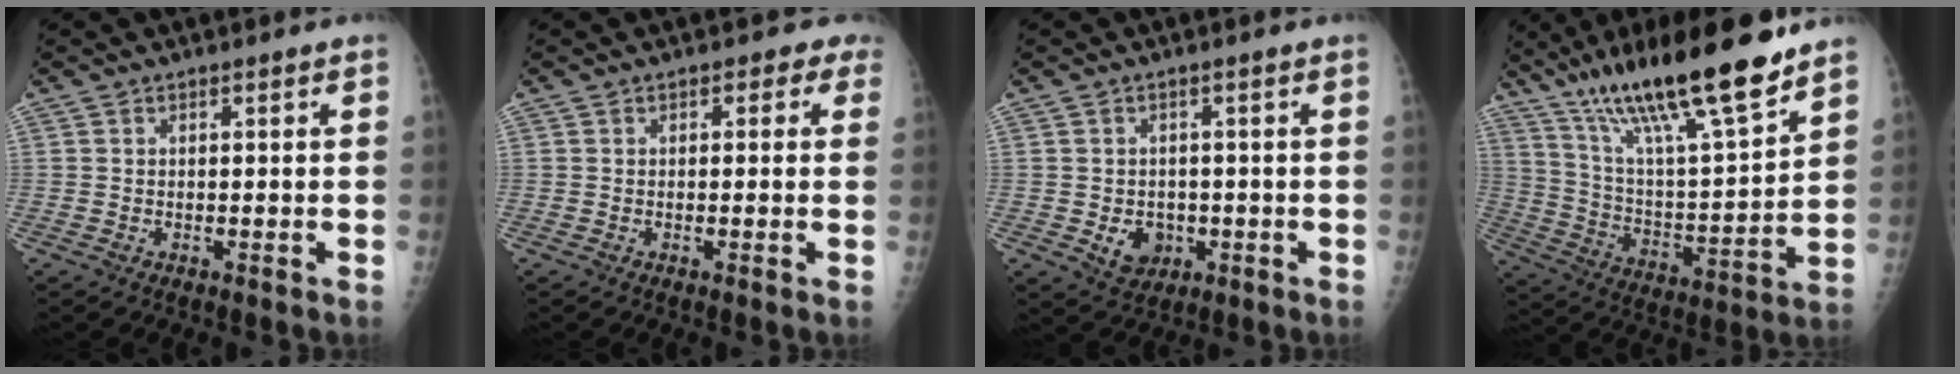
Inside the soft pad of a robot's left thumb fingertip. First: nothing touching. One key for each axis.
{"total": 2.3, "fx": 1.0, "fy": 1.7, "fz": 1.1, "tx": 0.016, "ty": 0.002, "tz": 0.001}
{"total": 4.6, "fx": -1.0, "fy": 3.8, "fz": 2.4, "tx": -0.018, "ty": 0.002, "tz": -0.002}
{"total": 22.9, "fx": 16.4, "fy": 3.6, "fz": 15.6, "tx": -0.254, "ty": -0.067, "tz": 0.288}